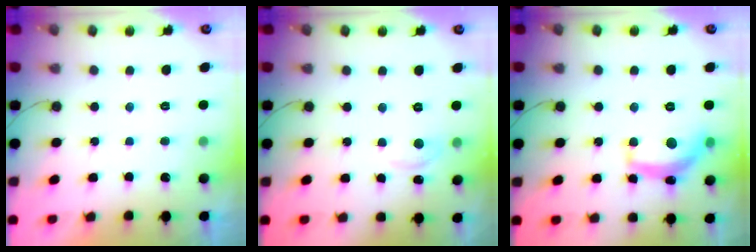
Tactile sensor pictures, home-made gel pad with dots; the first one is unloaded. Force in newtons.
{"total": 2.7, "press": 2.7, "slide": 0.3}
{"total": 13.7, "press": 13.6, "slide": 0.8}